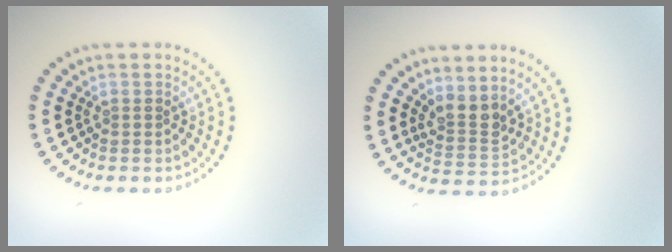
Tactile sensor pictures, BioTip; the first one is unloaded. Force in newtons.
{"total": 2.5, "press": 1.9, "slide": 1.6}